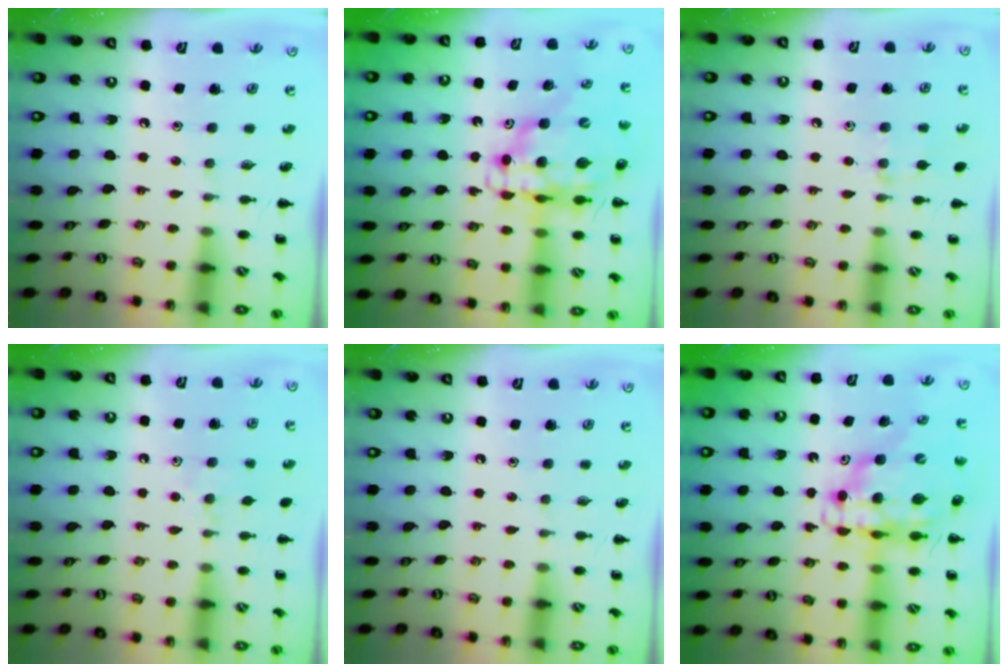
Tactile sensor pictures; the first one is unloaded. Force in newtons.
{"total": 13.6, "press": 13.0, "slide": 4.0}
{"total": 6.5, "press": 6.1, "slide": 2.3}
{"total": 5.4, "press": 5.2, "slide": 1.7}
{"total": 0.0}
{"total": 13.6, "press": 13.0, "slide": 4.0}